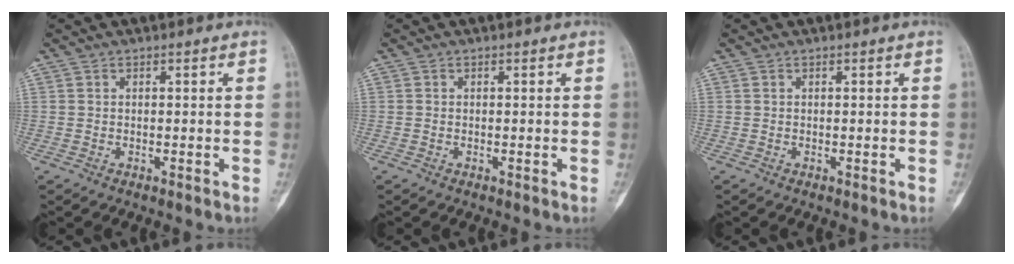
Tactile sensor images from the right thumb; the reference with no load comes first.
{"total": 0.0}
{"total": 0.0}